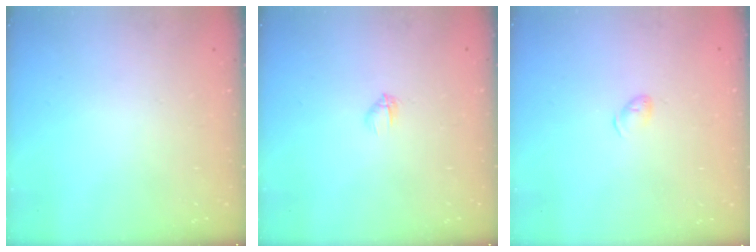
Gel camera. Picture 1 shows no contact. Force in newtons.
{"total": 2.7, "press": 2.5, "slide": 0.8}
{"total": 4.1, "press": 4.0, "slide": 0.7}